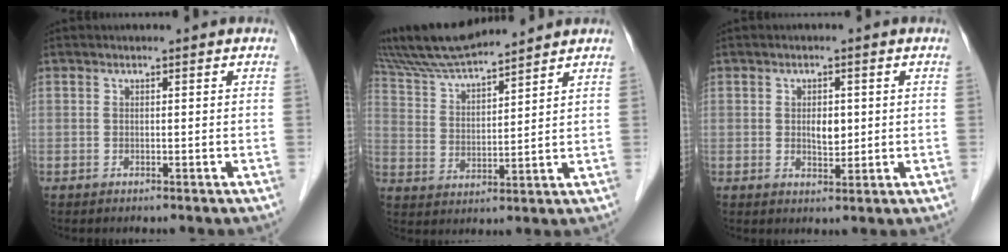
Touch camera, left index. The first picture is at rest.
{"total": 11.4, "force": [10.6, 0.5, 4.1], "torque": [-0.086, 0.023, 0.202]}
{"total": 2.9, "force": [0.3, 1.7, 2.4], "torque": [-0.038, -0.001, 0.008]}